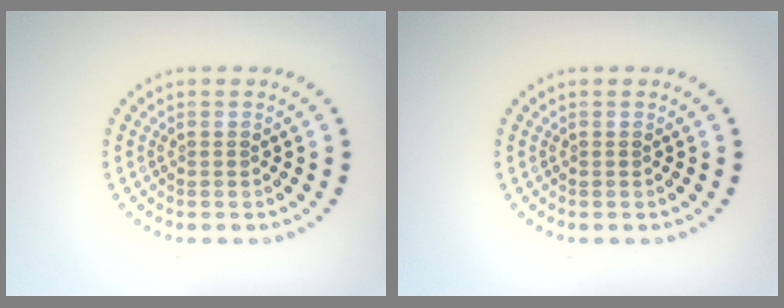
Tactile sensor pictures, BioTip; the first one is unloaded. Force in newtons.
{"total": 0.0}